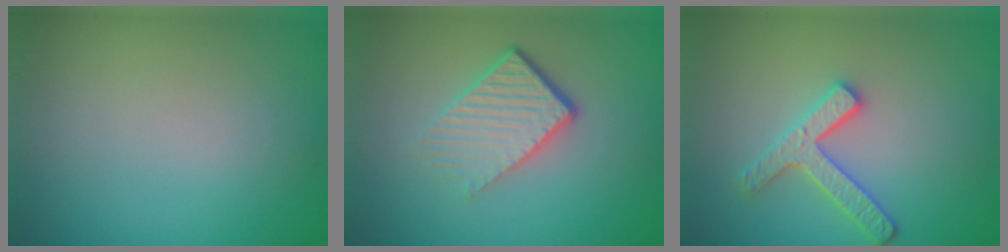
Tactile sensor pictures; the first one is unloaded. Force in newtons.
{"total": 4.7, "press": 2.9, "slide": 3.8}
{"total": 3.2, "press": 3.0, "slide": 0.9}